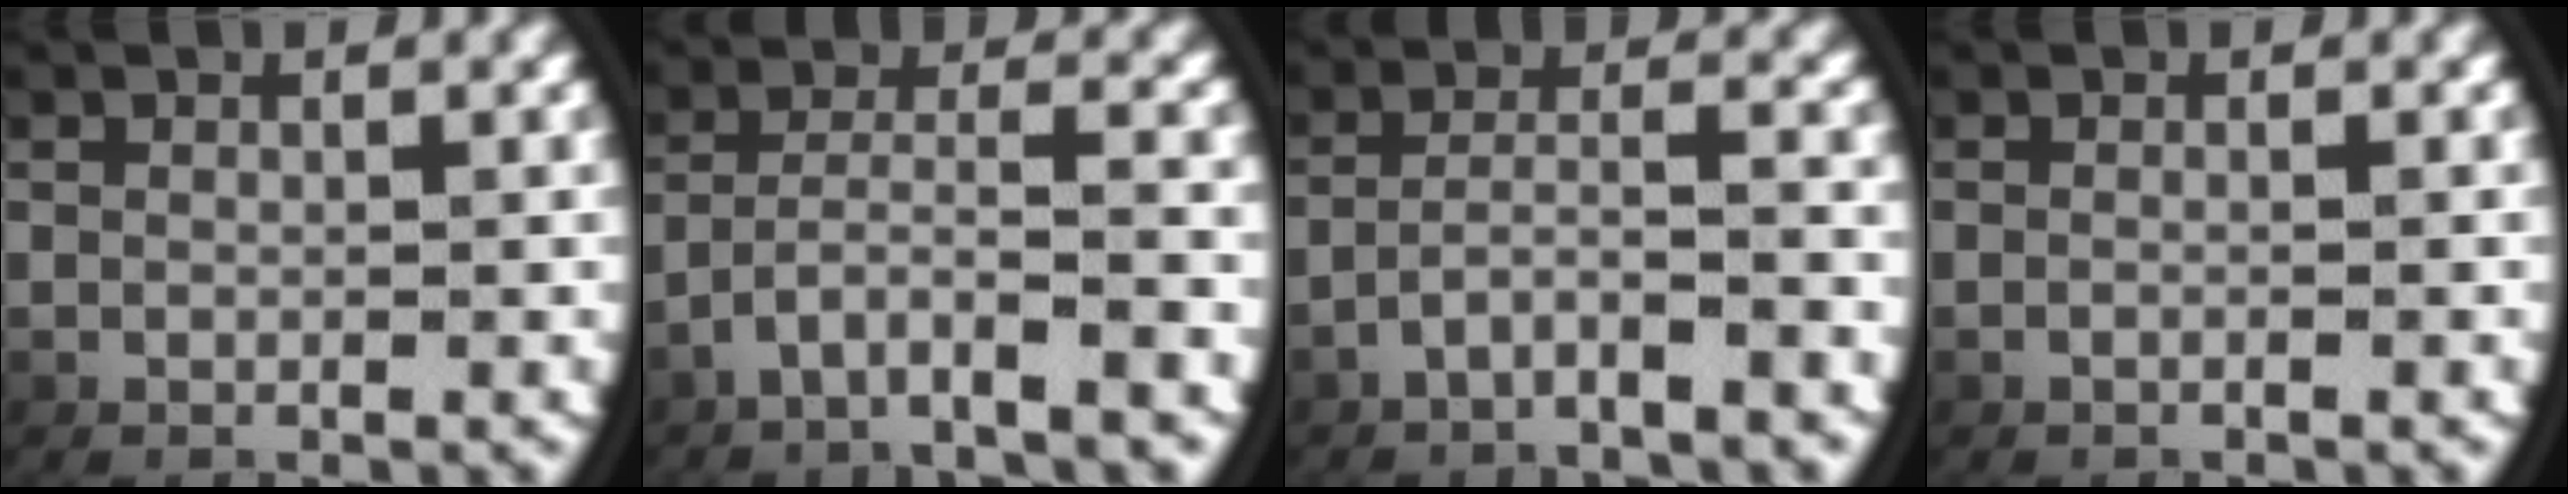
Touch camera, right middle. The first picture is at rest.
{"total": 4.1, "force": [-2.9, 0.6, 2.9], "torque": [-0.064, -0.014, -0.040]}
{"total": 3.8, "force": [-3.2, 0.3, 2.0], "torque": [-0.050, -0.013, -0.047]}
{"total": 0.7, "force": [-0.6, -0.1, 0.3], "torque": [-0.008, 0.002, -0.011]}